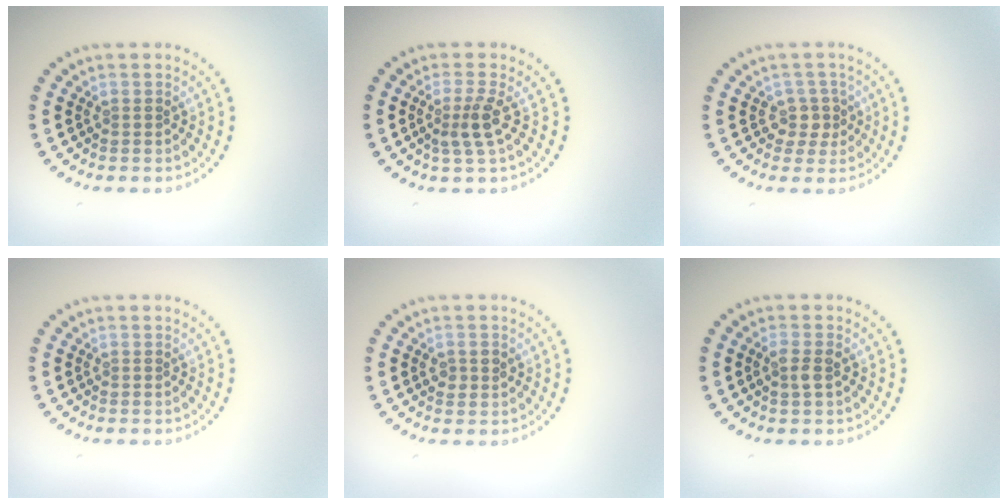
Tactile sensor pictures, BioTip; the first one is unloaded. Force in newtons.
{"total": 2.4, "press": 1.8, "slide": 1.5}
{"total": 2.1, "press": 1.7, "slide": 1.2}
{"total": 0.0}
{"total": 1.4, "press": 1.4, "slide": 0.1}
{"total": 1.6, "press": 1.6, "slide": 0.4}